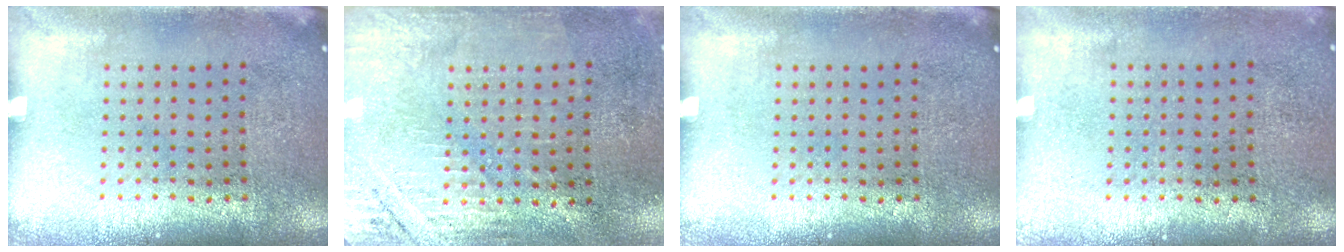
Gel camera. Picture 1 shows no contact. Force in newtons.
{"total": 2.8, "press": 2.6, "slide": 1.0}
{"total": 0.0}
{"total": 0.0}